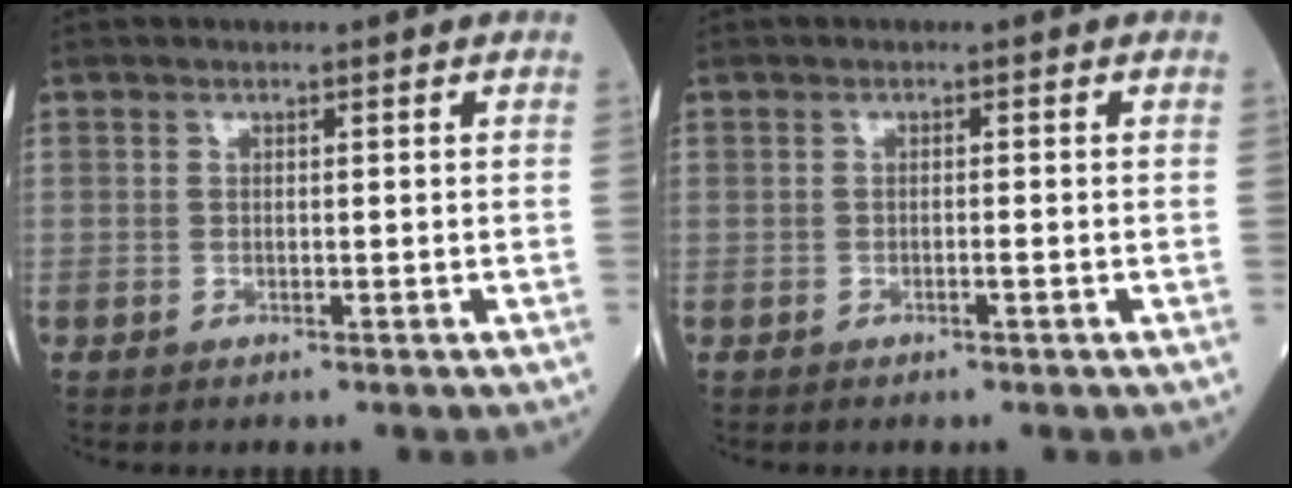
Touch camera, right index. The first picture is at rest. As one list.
[{"total": 0.7, "force": [-0.4, -0.1, 0.6], "torque": [-0.011, 0.001, -0.005]}]